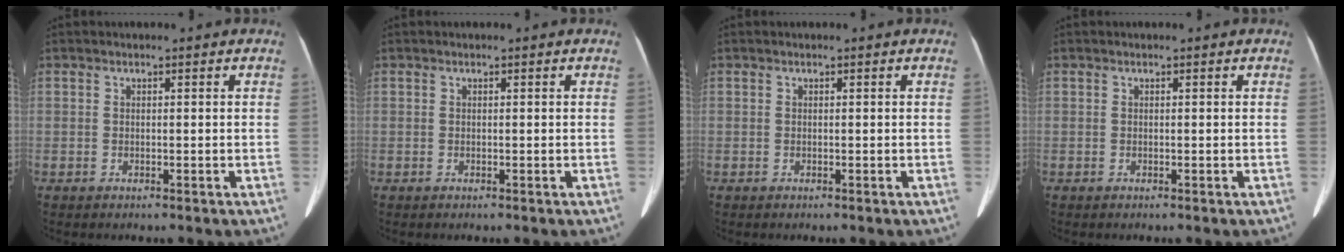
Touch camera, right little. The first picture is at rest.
{"total": 0.0}
{"total": 0.0}
{"total": 0.0}